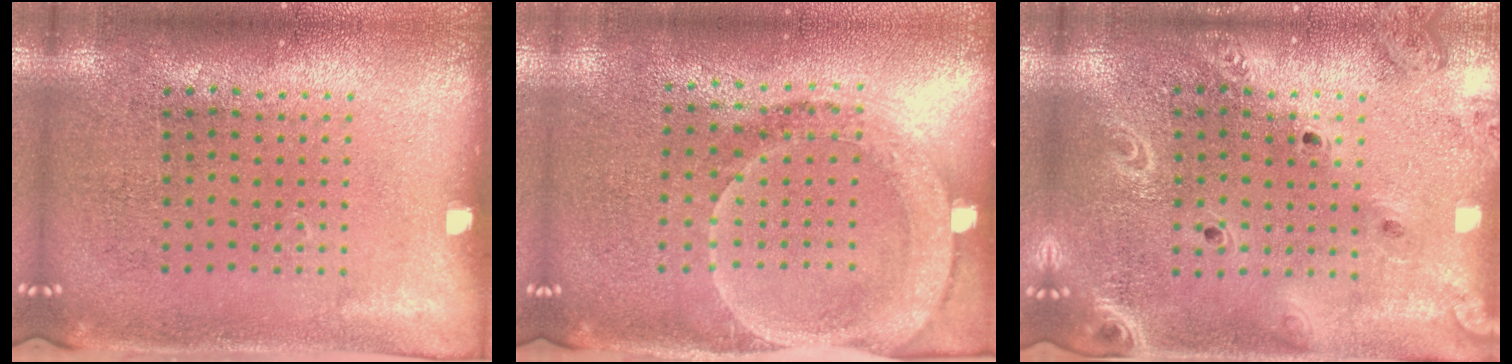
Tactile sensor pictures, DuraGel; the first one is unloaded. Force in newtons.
{"total": 1.9, "press": 1.7, "slide": 0.9}
{"total": 2.2, "press": 2.0, "slide": 0.9}